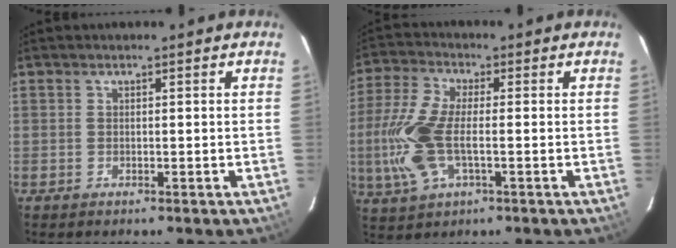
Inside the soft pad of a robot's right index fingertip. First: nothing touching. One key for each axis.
{"total": 12.6, "fx": -2.0, "fy": 5.5, "fz": 11.2, "tx": -0.256, "ty": -0.001, "tz": -0.042}